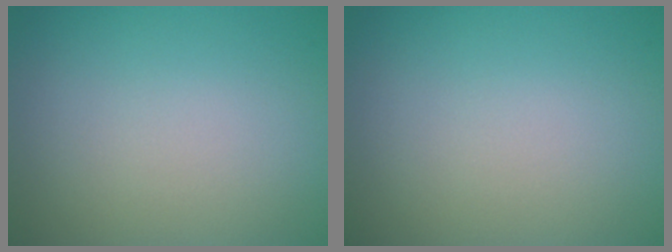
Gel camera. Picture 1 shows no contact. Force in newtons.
{"total": 0.0}